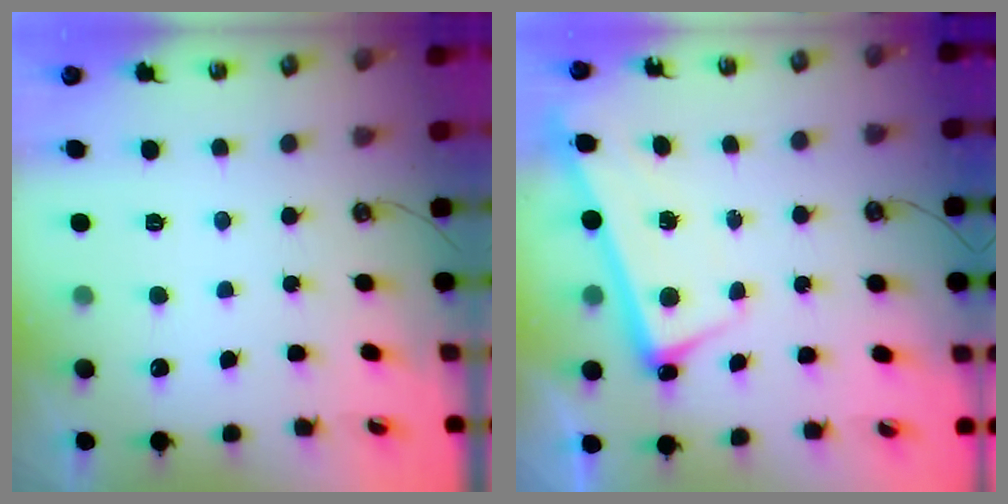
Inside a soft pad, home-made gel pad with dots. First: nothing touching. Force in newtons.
{"total": 2.7, "press": 2.7, "slide": 0.6}